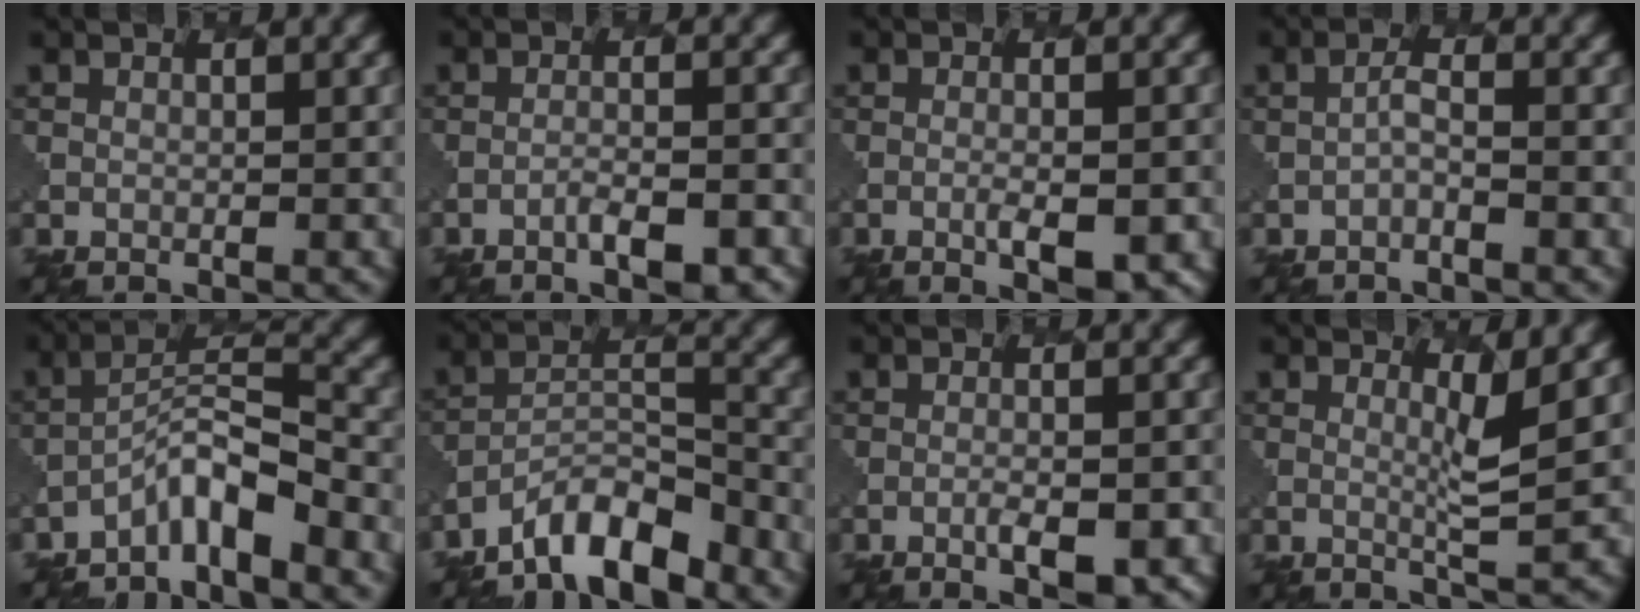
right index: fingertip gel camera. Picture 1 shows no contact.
{"total": 3.0, "force": [-1.7, 0.6, 2.3], "torque": [-0.043, 0.003, -0.028]}
{"total": 3.4, "force": [-1.1, 0.9, 3.1], "torque": [-0.054, -0.006, -0.011]}
{"total": 0.9, "force": [-0.5, 0.1, 0.8], "torque": [-0.018, 0.006, -0.009]}
{"total": 4.9, "force": [-3.5, 1.1, 3.1], "torque": [-0.054, 0.009, -0.068]}
{"total": 6.7, "force": [-5.4, 2.2, 3.3], "torque": [-0.045, 0.005, -0.097]}
{"total": 3.6, "force": [-1.5, 1.0, 3.2], "torque": [-0.057, -0.006, -0.015]}
{"total": 2.8, "force": [1.0, 0.3, 2.6], "torque": [-0.044, -0.005, 0.017]}